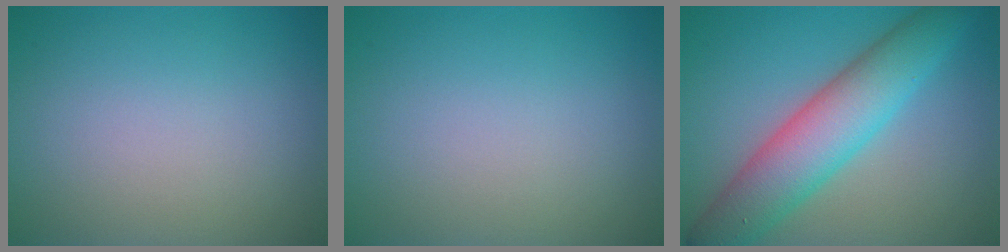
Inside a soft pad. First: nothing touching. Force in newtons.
{"total": 0.0}
{"total": 7.5, "press": 7.5, "slide": 0.1}